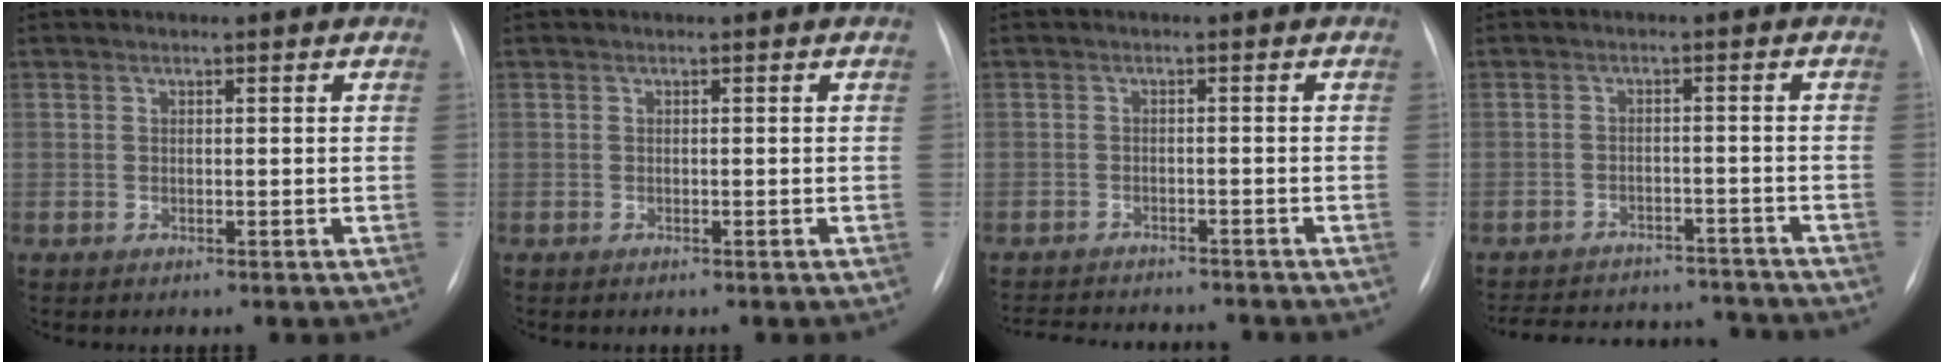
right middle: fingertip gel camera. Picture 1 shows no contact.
{"total": 0.0}
{"total": 11.3, "force": [-10.5, 2.5, 3.4], "torque": [-0.063, 0.001, -0.135]}
{"total": 17.6, "force": [-16.2, 5.1, 4.8], "torque": [-0.122, 0.004, -0.215]}